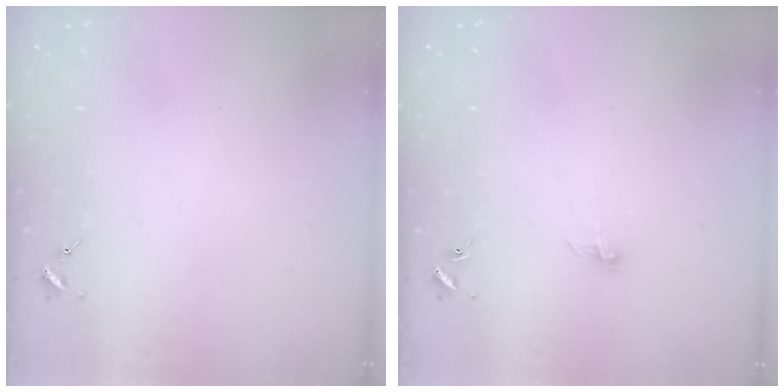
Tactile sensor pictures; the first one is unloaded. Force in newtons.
{"total": 4.4, "press": 4.4, "slide": 0.2}